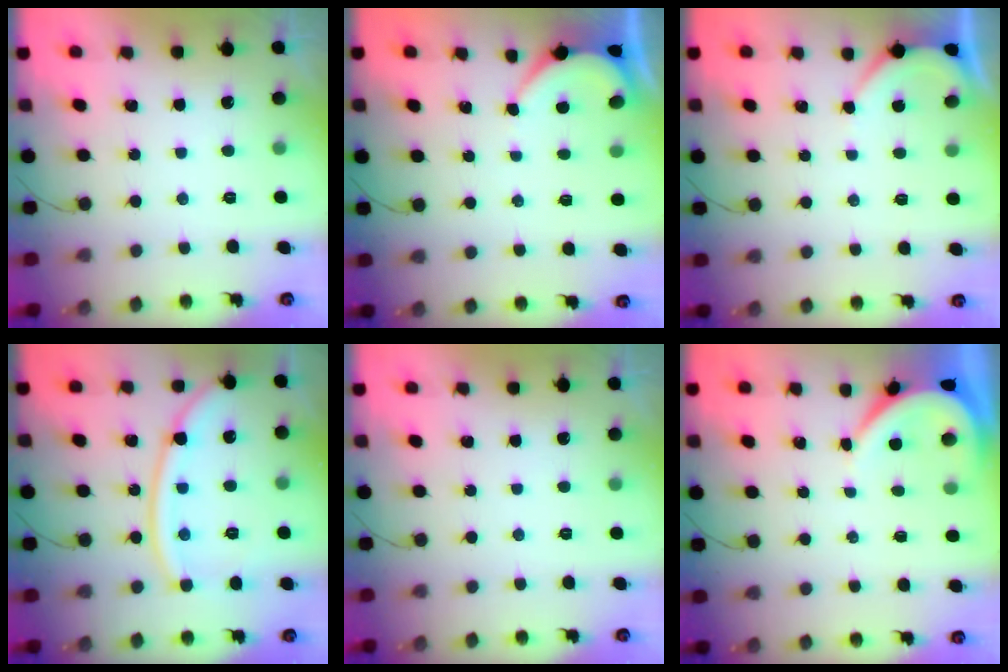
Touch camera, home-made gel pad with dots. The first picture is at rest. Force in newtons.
{"total": 1.9, "press": 1.9, "slide": 0.3}
{"total": 3.5, "press": 3.4, "slide": 0.5}
{"total": 13.6, "press": 13.5, "slide": 1.7}
{"total": 0.0}
{"total": 3.8, "press": 3.7, "slide": 0.4}